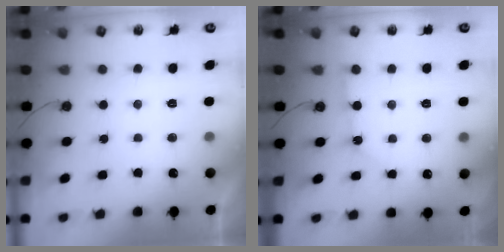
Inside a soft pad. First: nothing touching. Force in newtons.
{"total": 2.2, "press": 2.2, "slide": 0.3}